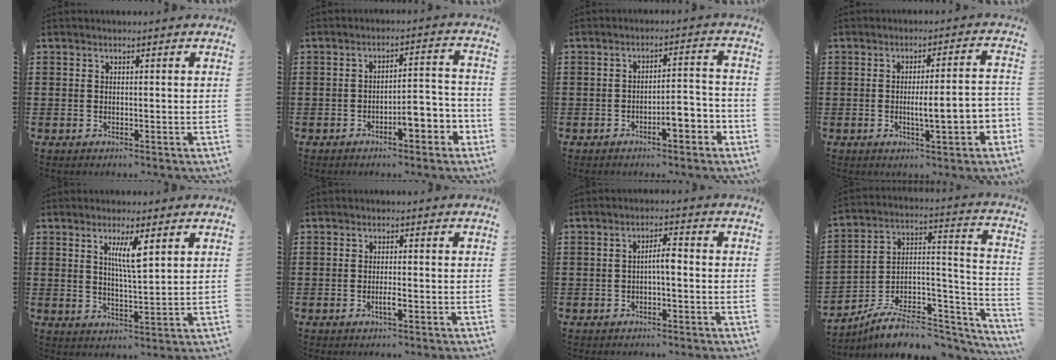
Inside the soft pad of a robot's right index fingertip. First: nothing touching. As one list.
[{"total": 5.2, "force": [-3.0, 1.6, 4.0], "torque": [-0.051, 0.001, -0.059]}, {"total": 4.7, "force": [-2.6, 1.2, 3.7], "torque": [-0.054, 0.004, -0.050]}, {"total": 7.0, "force": [-1.9, 1.0, 6.7], "torque": [-0.102, -0.008, -0.035]}, {"total": 4.9, "force": [2.1, 0.9, 4.3], "torque": [-0.092, 0.006, 0.034]}, {"total": 1.8, "force": [-0.8, 0.0, 1.6], "torque": [-0.037, -0.006, -0.017]}, {"total": 2.9, "force": [-0.5, 0.6, 2.8], "torque": [-0.051, 0.003, -0.012]}, {"total": 8.3, "force": [-6.2, 3.5, 4.3], "torque": [-0.072, 0.017, -0.115]}]